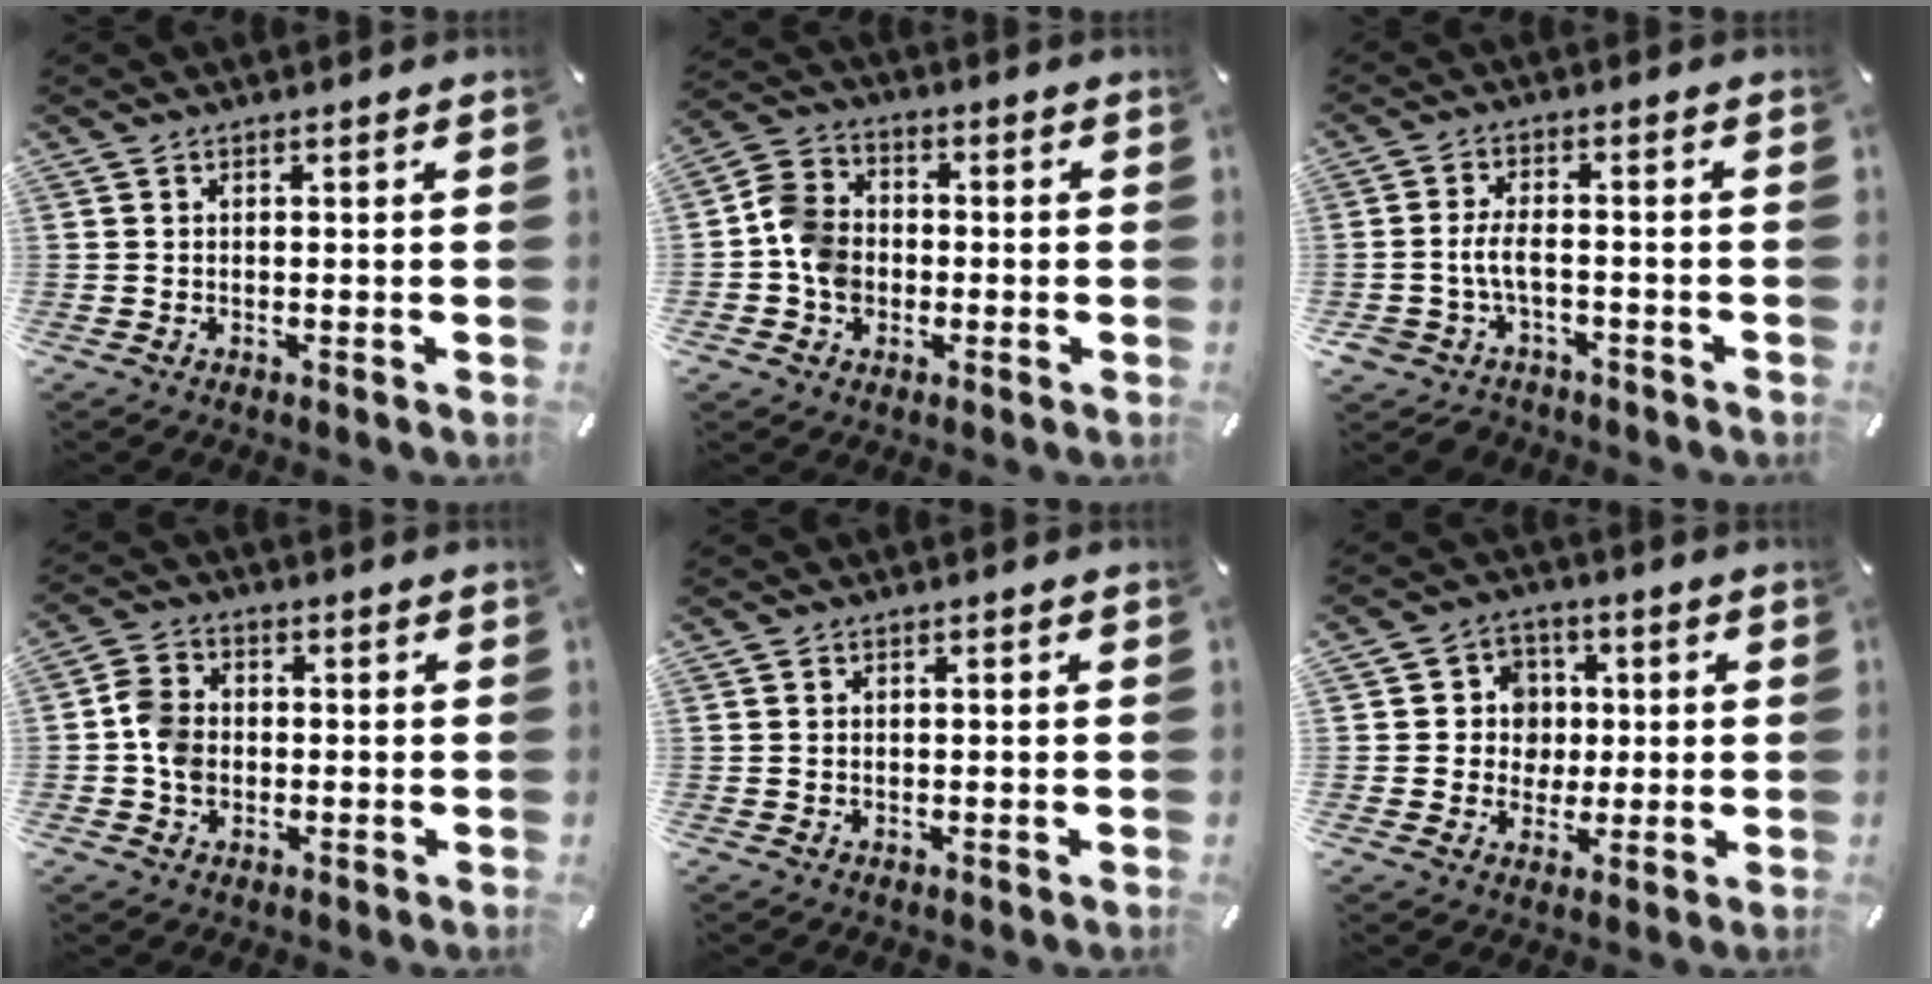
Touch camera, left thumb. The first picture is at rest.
{"total": 8.8, "force": [-1.7, 7.7, 3.9], "torque": [-0.085, 0.023, -0.028]}
{"total": 5.9, "force": [-2.0, 3.9, 3.9], "torque": [-0.097, 0.008, -0.043]}
{"total": 6.7, "force": [-1.1, 5.8, 3.2], "torque": [-0.063, 0.009, -0.018]}
{"total": 1.0, "force": [-0.1, 0.8, 0.5], "torque": [-0.010, 0.006, -0.005]}
{"total": 8.4, "force": [0.4, 8.2, 1.6], "torque": [-0.025, 0.004, 0.010]}